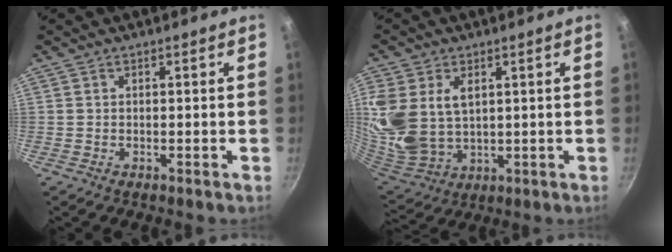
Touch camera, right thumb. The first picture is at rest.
{"total": 17.6, "force": [4.5, 12.3, 11.7], "torque": [-0.265, -0.014, 0.104]}